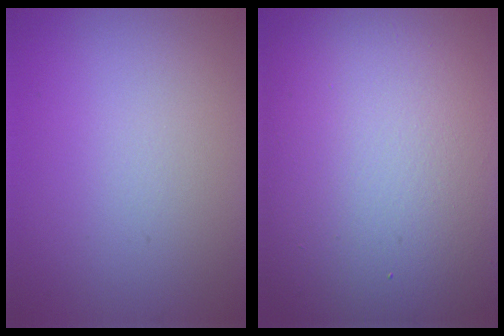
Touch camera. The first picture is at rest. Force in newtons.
{"total": 19.9, "press": 19.8, "slide": 1.4}